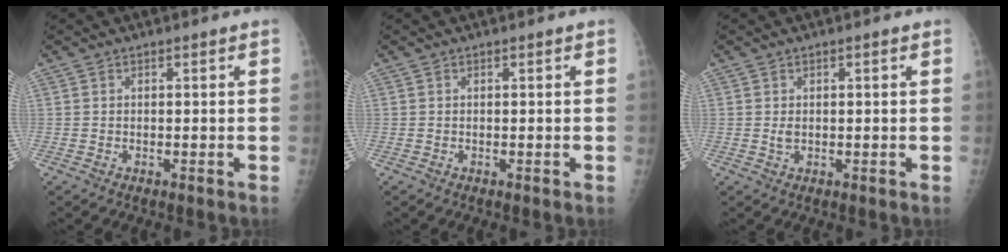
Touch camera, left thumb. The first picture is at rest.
{"total": 0.0}
{"total": 1.6, "force": [0.2, 0.9, 1.3], "torque": [-0.018, 0.000, 0.006]}